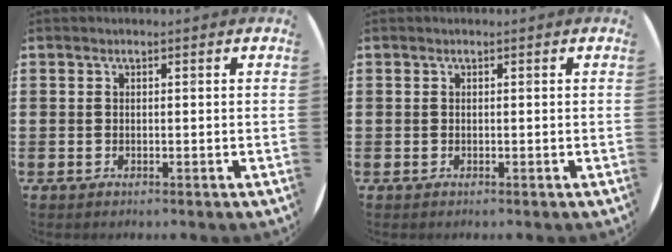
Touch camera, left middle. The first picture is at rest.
{"total": 0.0}